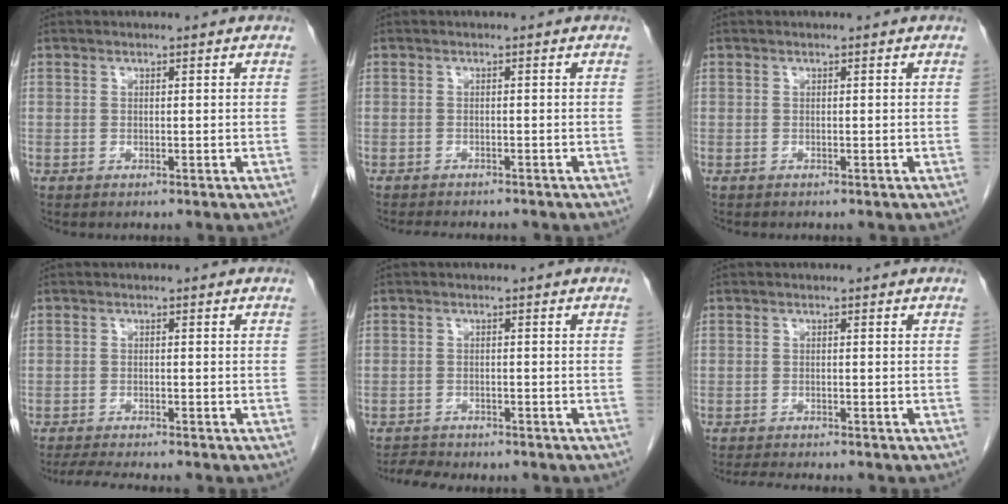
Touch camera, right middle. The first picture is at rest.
{"total": 5.6, "force": [-5.0, 1.4, 2.1], "torque": [-0.028, -0.005, -0.067]}
{"total": 0.0}
{"total": 6.2, "force": [-5.6, 0.4, 2.7], "torque": [-0.041, -0.014, -0.087]}
{"total": 4.0, "force": [-3.8, 1.0, 0.7], "torque": [-0.014, -0.009, -0.059]}
{"total": 5.5, "force": [-5.1, 0.6, 2.2], "torque": [-0.030, -0.011, -0.076]}